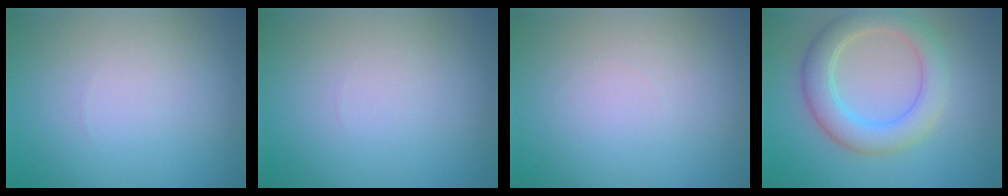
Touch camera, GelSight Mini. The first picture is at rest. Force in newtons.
{"total": 0.0}
{"total": 0.0}
{"total": 5.0, "press": 5.0, "slide": 0.2}